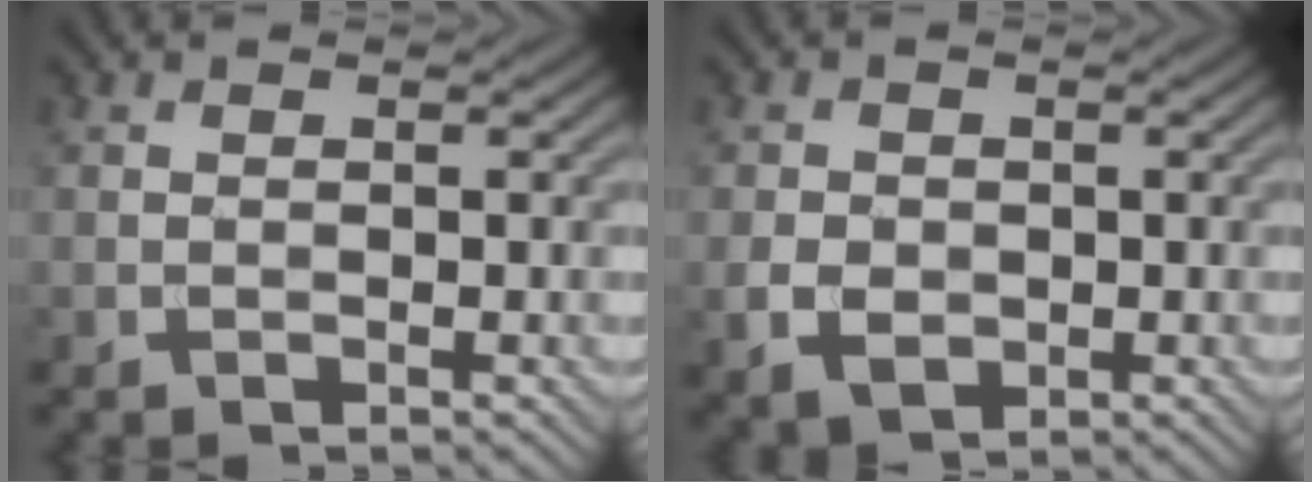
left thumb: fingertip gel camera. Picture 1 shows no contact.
{"total": 3.0, "force": [-0.6, 2.4, 1.7], "torque": [-0.040, -0.007, -0.012]}